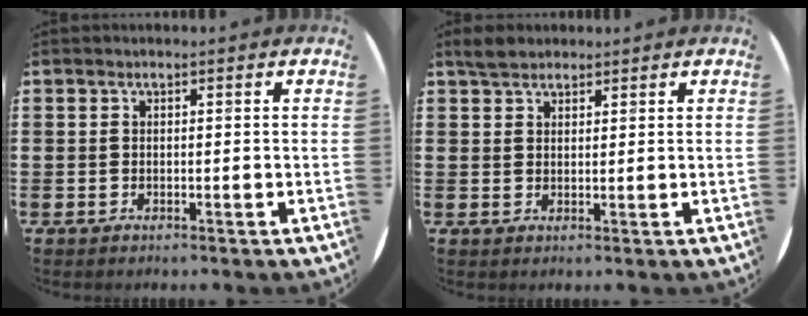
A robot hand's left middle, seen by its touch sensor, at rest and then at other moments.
{"total": 2.5, "force": [2.2, 1.0, 0.5], "torque": [-0.008, 0.003, 0.041]}